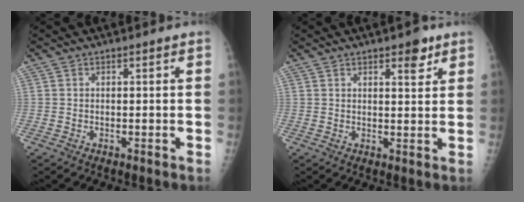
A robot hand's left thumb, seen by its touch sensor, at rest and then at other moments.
{"total": 4.1, "force": [2.6, 1.6, 2.7], "torque": [-0.022, -0.014, 0.033]}